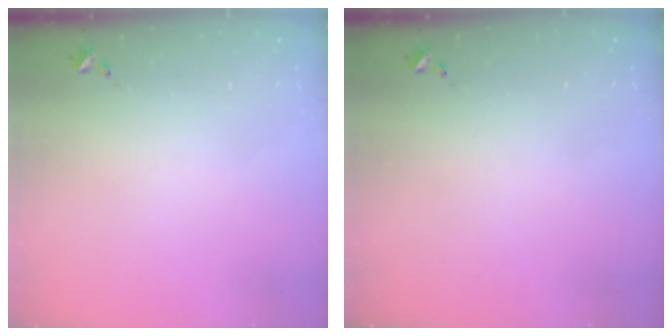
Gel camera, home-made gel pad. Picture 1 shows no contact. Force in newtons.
{"total": 0.0}